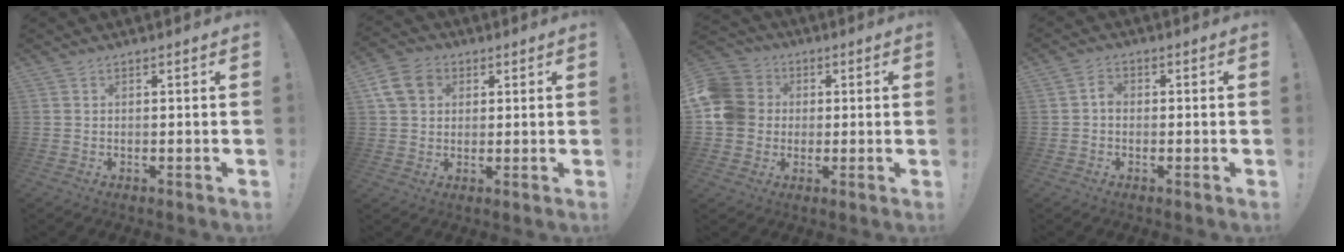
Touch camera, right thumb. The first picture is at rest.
{"total": 9.9, "force": [3.8, 7.9, 4.7], "torque": [-0.079, -0.005, 0.078]}
{"total": 12.9, "force": [0.4, 11.6, 5.4], "torque": [-0.097, 0.018, 0.012]}
{"total": 2.7, "force": [-0.8, 2.0, 1.6], "torque": [-0.023, 0.009, -0.016]}